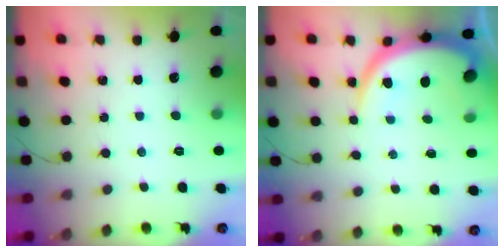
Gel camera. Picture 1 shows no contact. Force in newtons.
{"total": 11.3, "press": 11.2, "slide": 1.4}